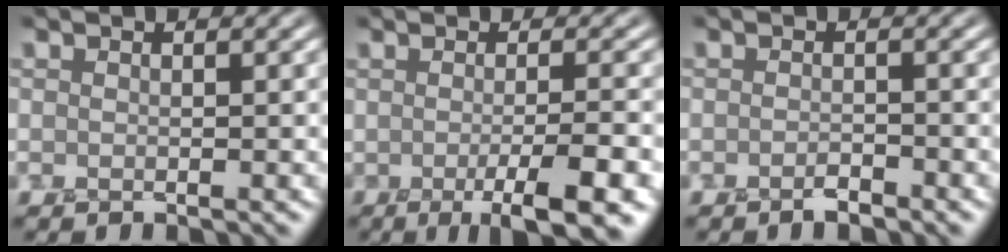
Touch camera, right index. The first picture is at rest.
{"total": 6.6, "force": [-2.5, 1.6, 5.9], "torque": [-0.080, -0.011, -0.033]}
{"total": 1.2, "force": [-0.9, 0.3, 0.7], "torque": [-0.012, 0.000, -0.016]}